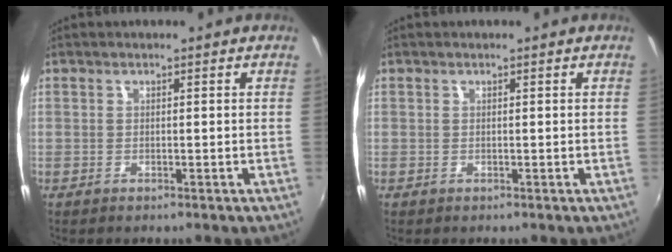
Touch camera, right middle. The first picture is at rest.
{"total": 0.0}